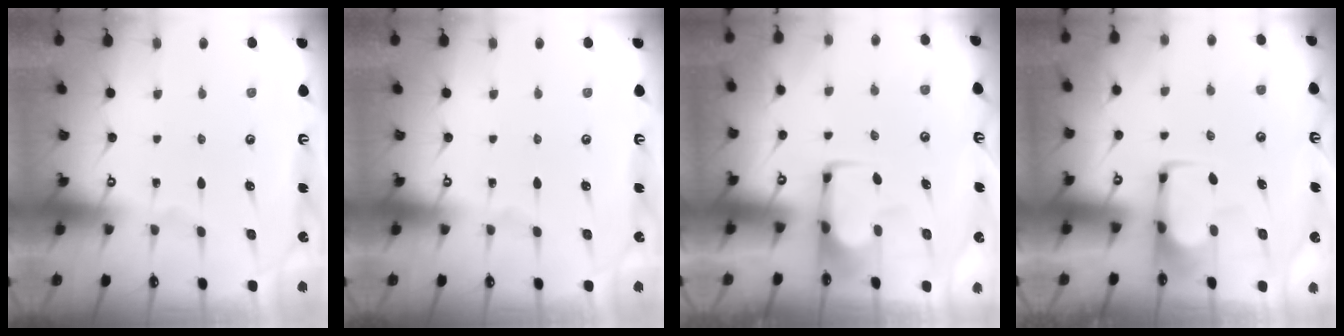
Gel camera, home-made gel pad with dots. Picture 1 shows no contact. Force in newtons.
{"total": 0.0}
{"total": 1.8, "press": 1.7, "slide": 0.5}
{"total": 1.9, "press": 1.9, "slide": 0.4}